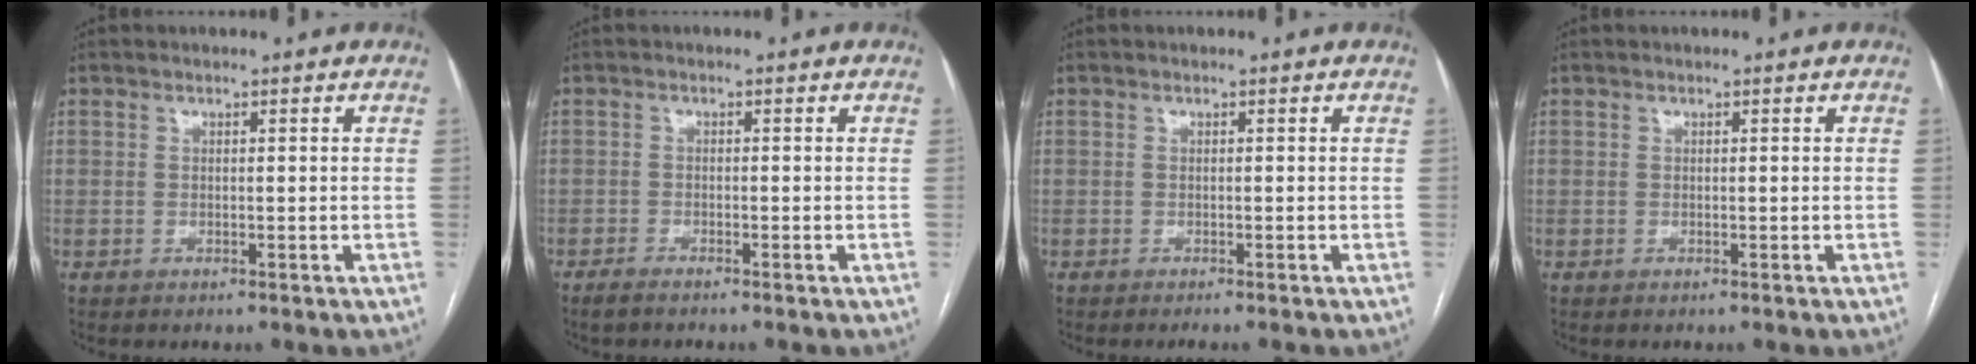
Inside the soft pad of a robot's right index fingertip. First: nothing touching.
{"total": 1.8, "force": [-1.6, 0.2, 0.9], "torque": [-0.019, -0.003, -0.026]}
{"total": 1.5, "force": [-1.3, -0.4, 0.7], "torque": [-0.007, 0.002, -0.018]}
{"total": 0.0}